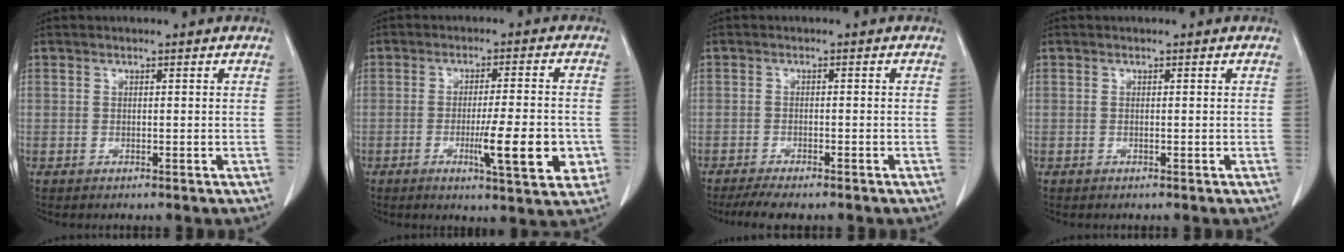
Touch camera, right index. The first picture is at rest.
{"total": 9.9, "force": [-2.7, 1.3, 9.4], "torque": [-0.130, -0.010, -0.036]}
{"total": 5.3, "force": [-4.4, 0.6, 3.0], "torque": [-0.046, -0.011, -0.066]}
{"total": 0.0}